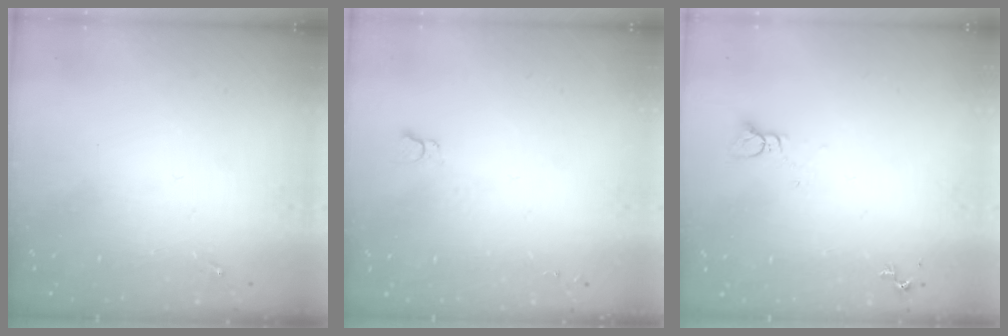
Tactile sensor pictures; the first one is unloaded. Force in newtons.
{"total": 2.7, "press": 2.7, "slide": 0.3}
{"total": 2.8, "press": 2.8, "slide": 0.1}